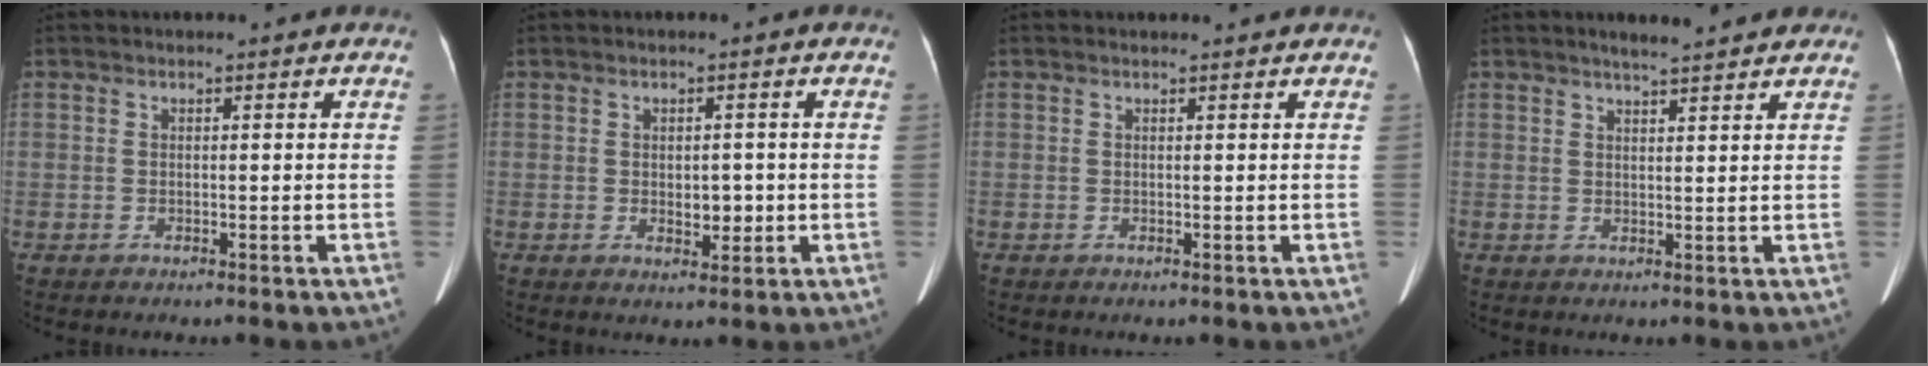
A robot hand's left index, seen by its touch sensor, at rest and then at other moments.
{"total": 2.9, "force": [-0.4, 1.7, 2.3], "torque": [-0.033, -0.003, -0.002]}
{"total": 1.0, "force": [1.0, 0.2, 0.1], "torque": [-0.012, 0.012, 0.012]}
{"total": 5.5, "force": [4.8, 0.5, 2.7], "torque": [-0.043, 0.013, 0.063]}